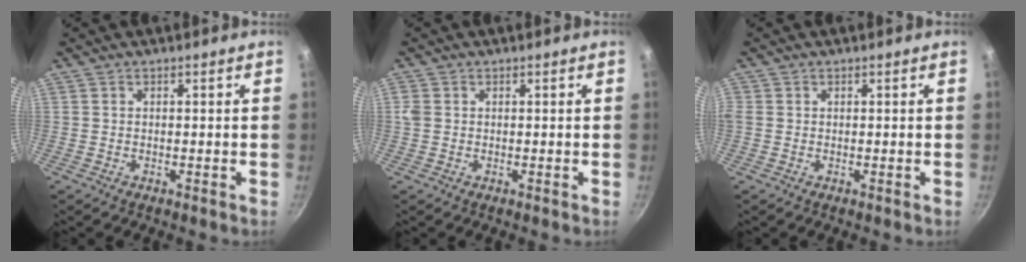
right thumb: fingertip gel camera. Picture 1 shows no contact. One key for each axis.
{"total": 1.6, "fx": 0.1, "fy": 1.3, "fz": 1.0, "tx": -0.025, "ty": 0.002, "tz": 0.002}
{"total": 1.3, "fx": 0.1, "fy": 1.1, "fz": 0.7, "tx": -0.024, "ty": 0.005, "tz": 0.005}